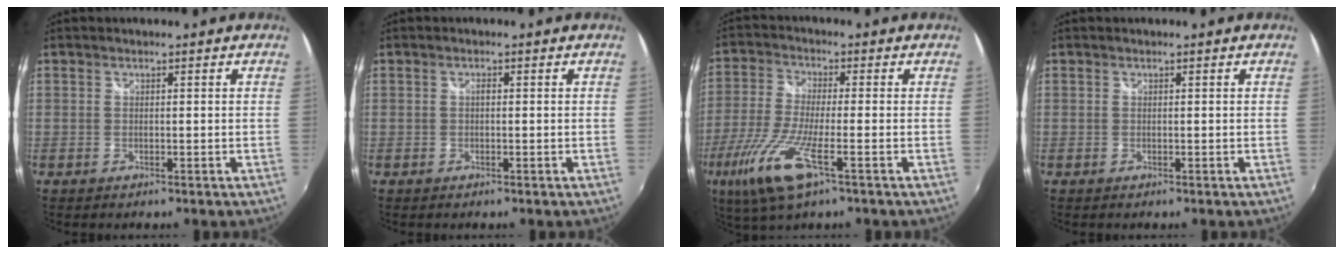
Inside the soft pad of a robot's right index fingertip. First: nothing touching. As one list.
[{"total": 0.6, "force": [0.0, 0.3, 0.5], "torque": [-0.009, 0.003, -0.002]}, {"total": 12.7, "force": [-6.2, 2.2, 10.9], "torque": [-0.238, -0.033, -0.120]}, {"total": 0.0}]